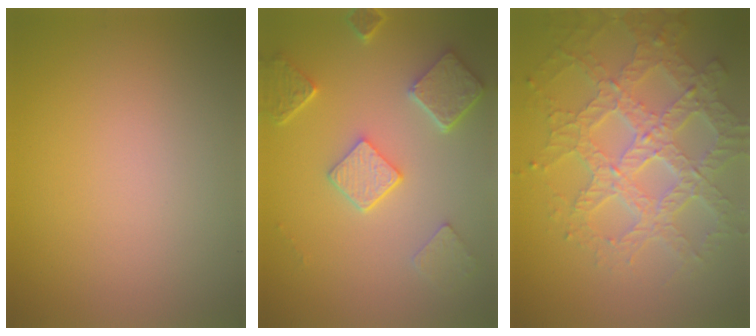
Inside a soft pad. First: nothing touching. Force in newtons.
{"total": 5.0, "press": 3.9, "slide": 3.1}
{"total": 7.8, "press": 5.7, "slide": 5.4}